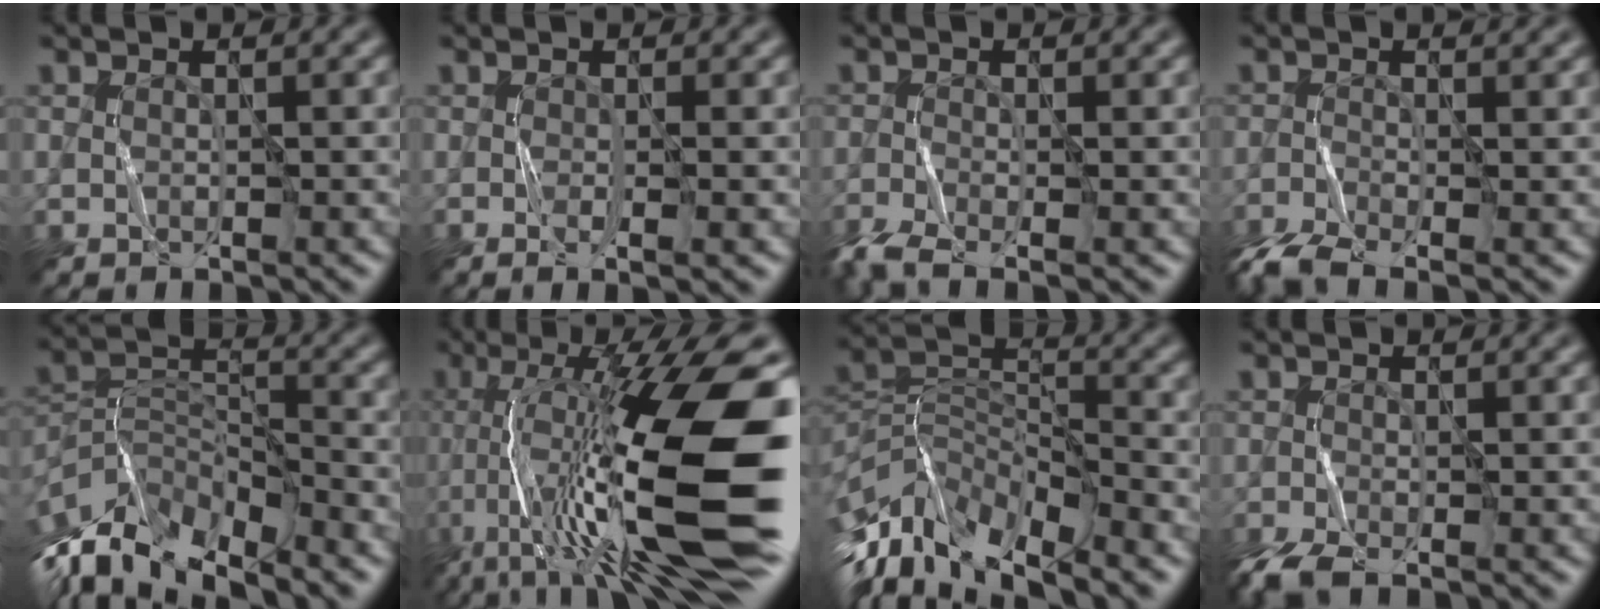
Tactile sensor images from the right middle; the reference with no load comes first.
{"total": 1.6, "force": [-0.5, 0.1, 1.6], "torque": [-0.031, -0.006, -0.003]}
{"total": 3.8, "force": [-2.6, 1.0, 2.6], "torque": [-0.061, -0.012, -0.052]}
{"total": 4.6, "force": [-2.9, 1.4, 3.3], "torque": [-0.064, -0.008, -0.059]}
{"total": 10.2, "force": [-7.7, 3.6, 5.5], "torque": [-0.115, -0.008, -0.145]}
{"total": 17.5, "force": [-3.4, 3.8, 16.7], "torque": [-0.288, 0.021, -0.051]}
{"total": 10.2, "force": [-6.7, 4.1, 6.5], "torque": [-0.139, -0.010, -0.117]}
{"total": 2.6, "force": [-1.8, 0.7, 1.8], "torque": [-0.050, -0.010, -0.035]}